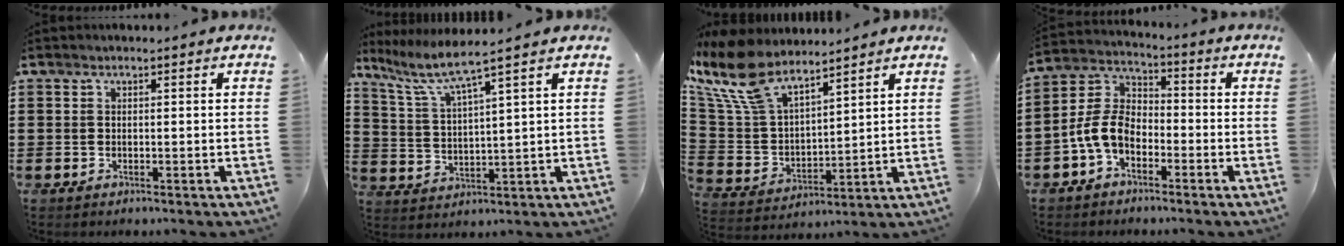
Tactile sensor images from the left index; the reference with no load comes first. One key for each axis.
{"total": 5.2, "fx": 3.9, "fy": -0.1, "fz": 3.4, "tx": -0.086, "ty": -0.023, "tz": 0.060}
{"total": 11.5, "fx": 9.1, "fy": 3.6, "fz": 6.1, "tx": -0.164, "ty": -0.043, "tz": 0.163}
{"total": 6.8, "fx": -3.6, "fy": 3.9, "fz": 4.3, "tx": -0.123, "ty": -0.006, "tz": -0.081}